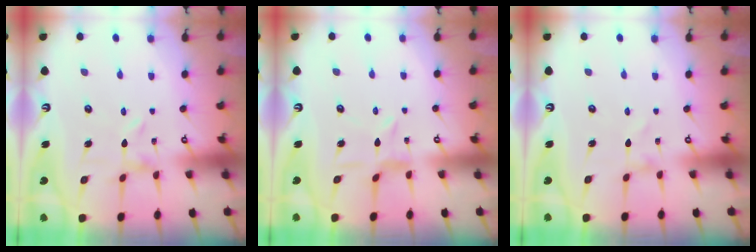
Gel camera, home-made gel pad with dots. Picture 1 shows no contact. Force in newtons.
{"total": 3.6, "press": 3.6, "slide": 0.3}
{"total": 0.9, "press": 0.9, "slide": 0.1}